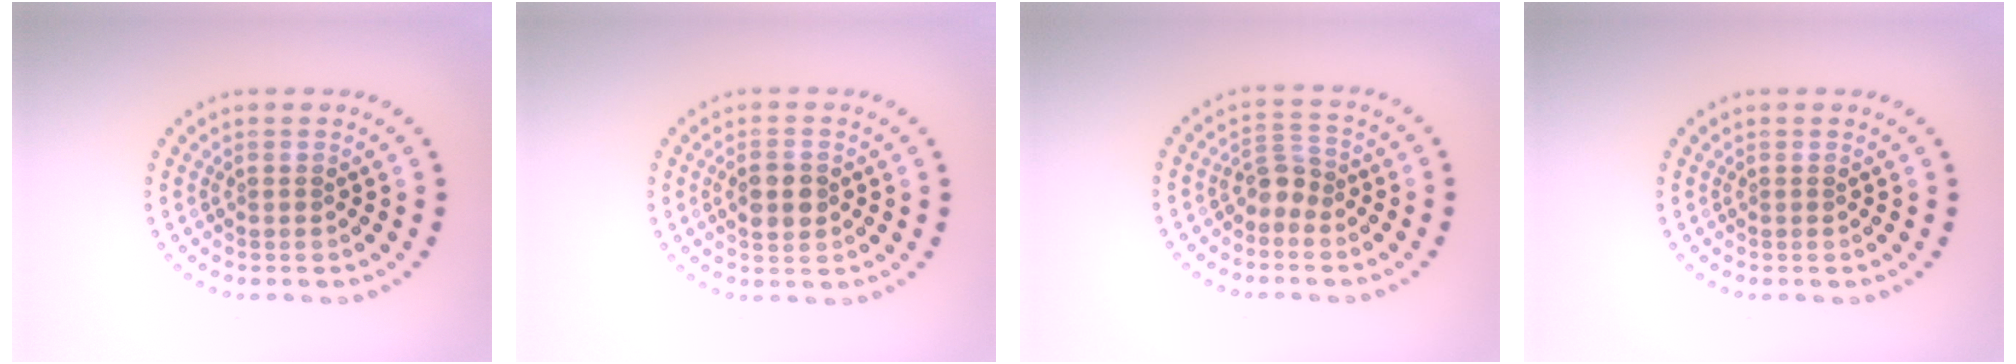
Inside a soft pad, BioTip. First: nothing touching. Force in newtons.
{"total": 2.6, "press": 2.6, "slide": 0.1}
{"total": 1.9, "press": 1.6, "slide": 1.1}
{"total": 0.0}